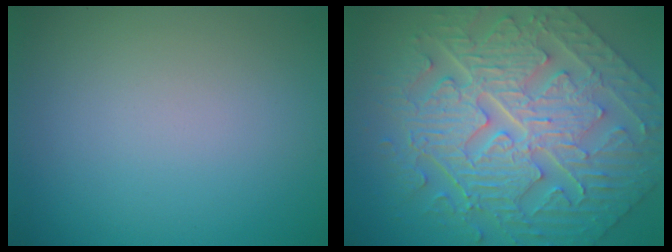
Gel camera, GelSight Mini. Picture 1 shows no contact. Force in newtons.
{"total": 11.0, "press": 7.8, "slide": 7.8}